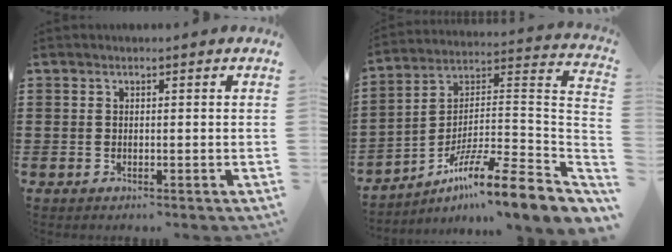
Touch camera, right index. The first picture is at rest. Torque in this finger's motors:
{"motor_torque": [1.11, 0.34, 0.25, 0.20]}